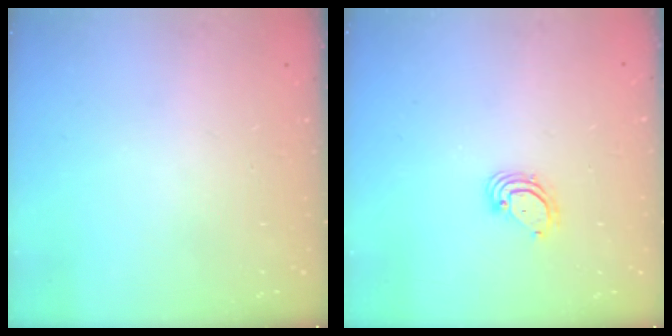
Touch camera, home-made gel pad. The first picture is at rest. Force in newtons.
{"total": 3.8, "press": 3.8, "slide": 0.1}